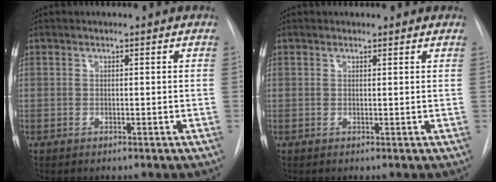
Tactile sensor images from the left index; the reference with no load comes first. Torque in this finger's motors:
{"motor_torque": [-0.21, -0.12, -0.44, -0.01]}